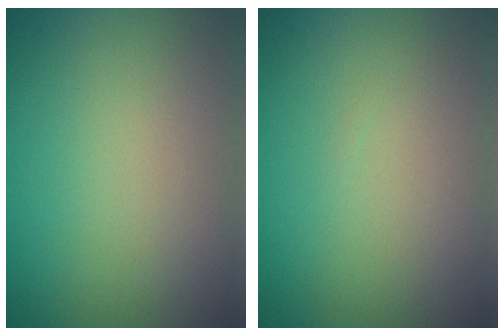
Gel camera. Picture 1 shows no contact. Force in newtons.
{"total": 0.0}